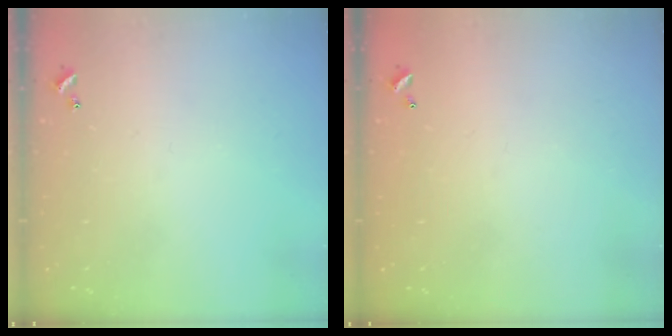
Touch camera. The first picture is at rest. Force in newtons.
{"total": 2.9, "press": 2.9, "slide": 0.1}